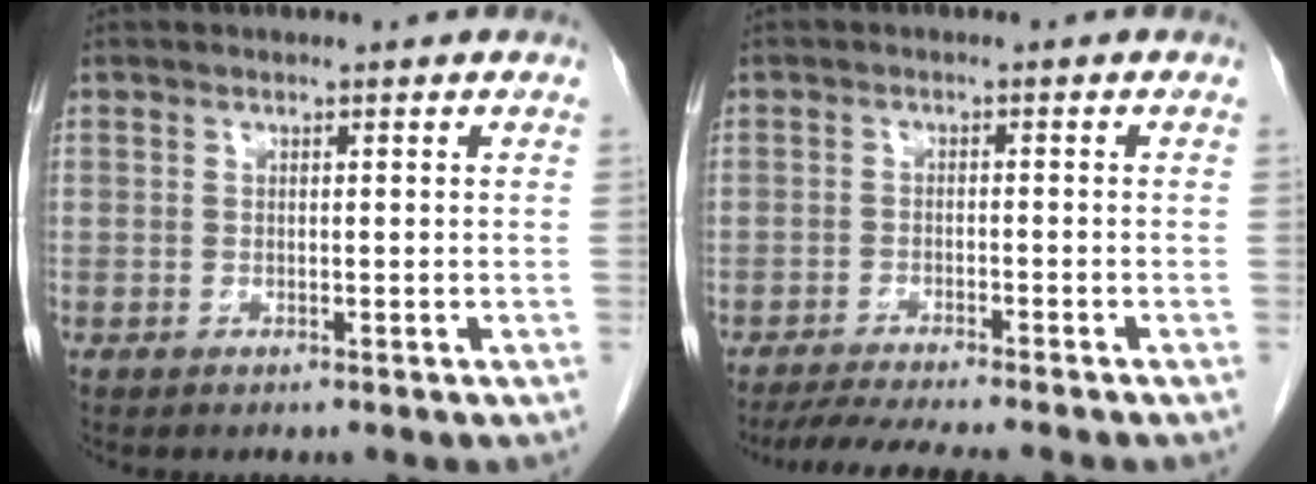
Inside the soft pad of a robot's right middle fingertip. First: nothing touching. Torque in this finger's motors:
{"motor_torque": [0.73, -0.51, 0.08, 0.05]}